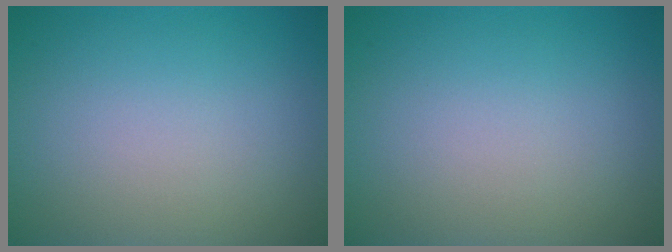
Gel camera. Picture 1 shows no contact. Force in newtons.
{"total": 0.0}